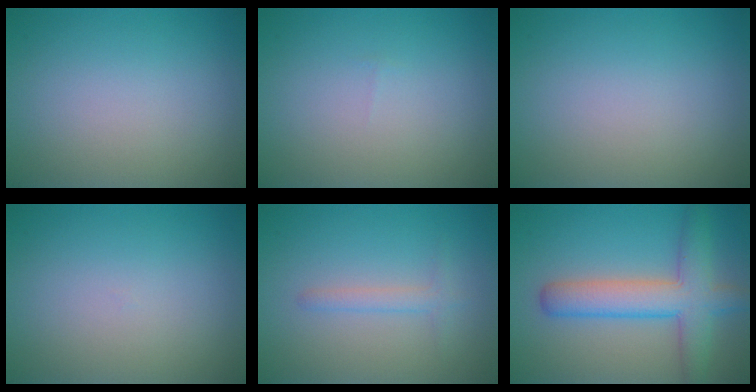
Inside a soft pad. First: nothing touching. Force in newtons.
{"total": 0.0}
{"total": 0.0}
{"total": 0.0}
{"total": 1.4, "press": 1.4, "slide": 0.1}
{"total": 6.2, "press": 6.2, "slide": 0.3}